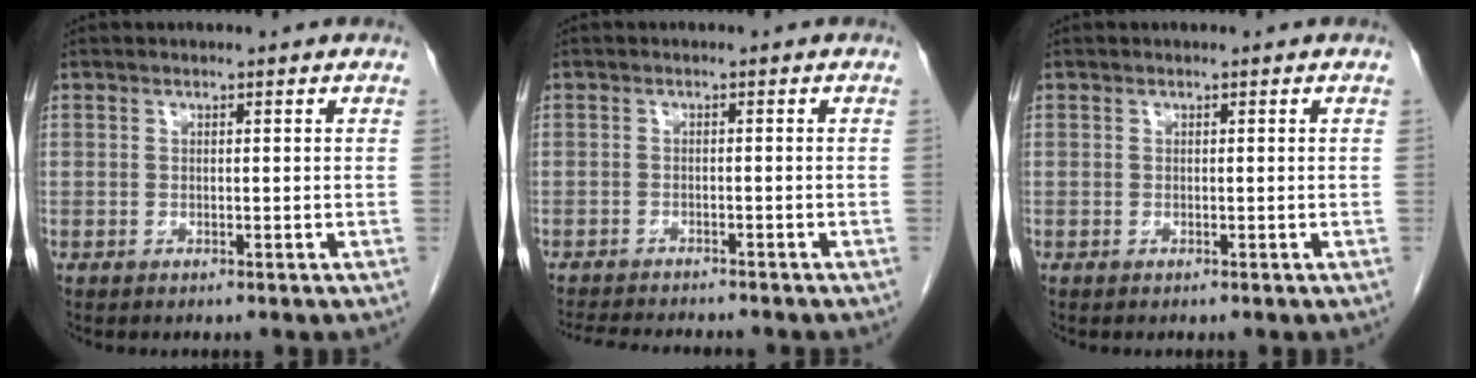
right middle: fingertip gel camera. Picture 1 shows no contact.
{"total": 8.6, "force": [-8.0, 1.3, 3.1], "torque": [-0.049, -0.012, -0.112]}
{"total": 0.0}